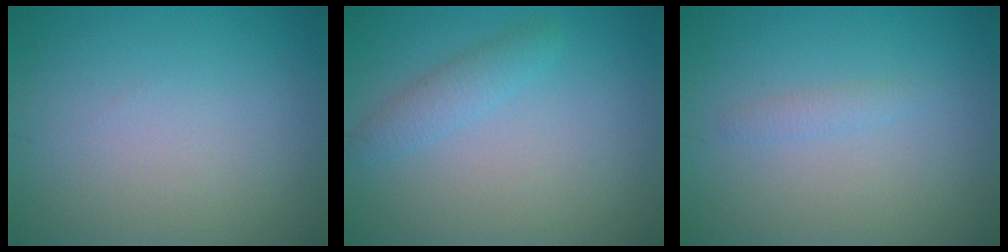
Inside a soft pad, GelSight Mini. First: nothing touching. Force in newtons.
{"total": 1.9, "press": 1.9, "slide": 0.1}
{"total": 1.0, "press": 0.9, "slide": 0.1}